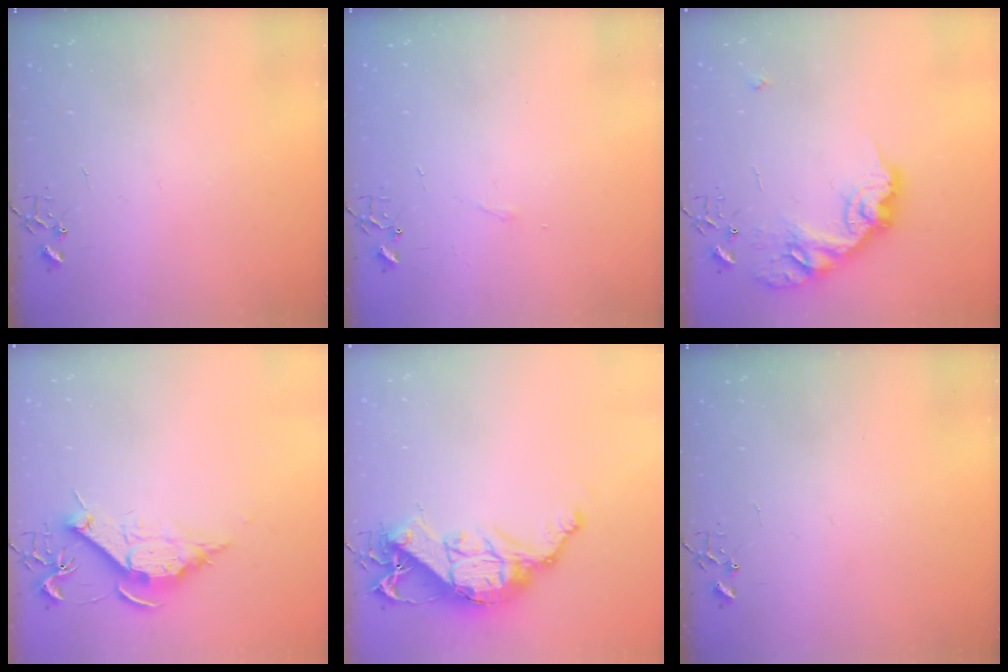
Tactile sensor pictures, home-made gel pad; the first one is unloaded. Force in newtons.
{"total": 3.3, "press": 3.2, "slide": 0.6}
{"total": 18.3, "press": 18.3, "slide": 1.0}
{"total": 10.8, "press": 10.8, "slide": 0.1}
{"total": 15.3, "press": 15.3, "slide": 1.0}
{"total": 0.0}